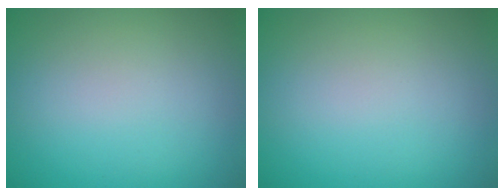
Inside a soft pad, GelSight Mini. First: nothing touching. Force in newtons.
{"total": 0.0}